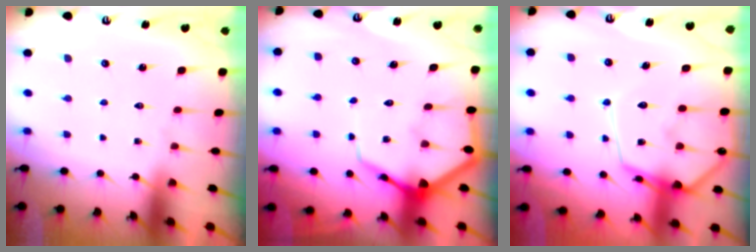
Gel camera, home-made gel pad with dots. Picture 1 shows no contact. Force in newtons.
{"total": 7.8, "press": 7.7, "slide": 1.0}
{"total": 12.5, "press": 12.4, "slide": 1.3}